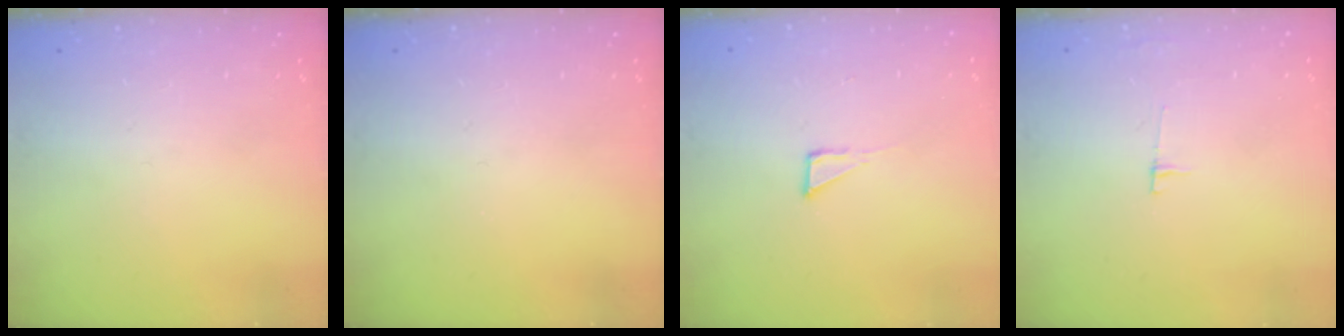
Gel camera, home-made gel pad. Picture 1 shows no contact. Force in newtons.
{"total": 0.0}
{"total": 3.1, "press": 3.1, "slide": 0.2}
{"total": 3.5, "press": 3.5, "slide": 0.4}